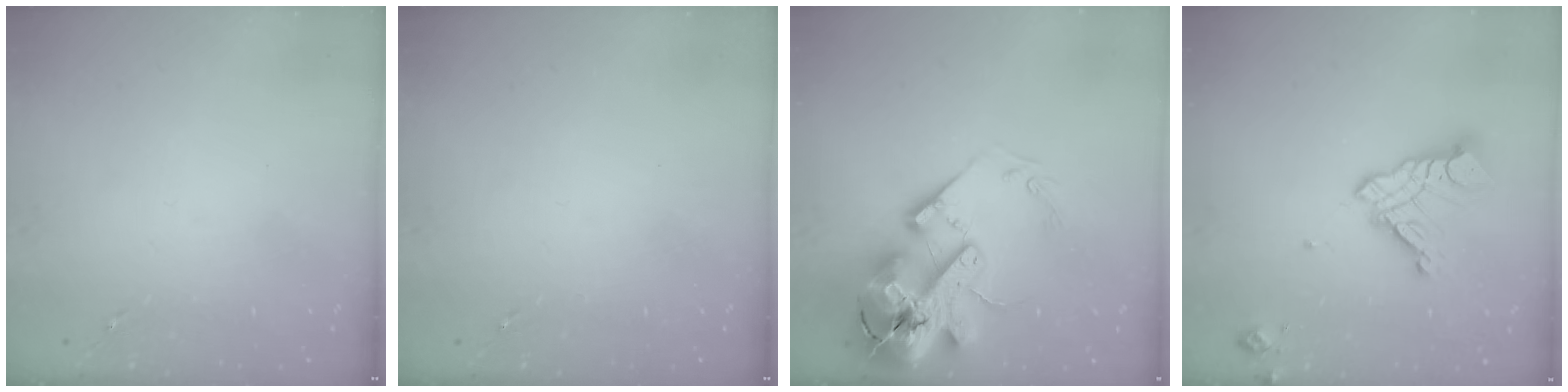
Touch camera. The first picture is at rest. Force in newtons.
{"total": 0.0}
{"total": 20.9, "press": 20.6, "slide": 3.4}
{"total": 14.4, "press": 14.3, "slide": 1.5}